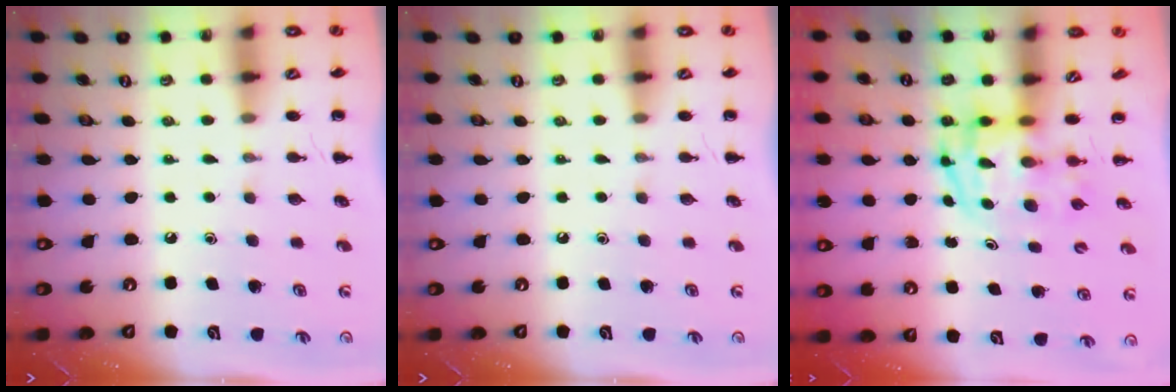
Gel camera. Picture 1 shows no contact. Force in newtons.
{"total": 0.0}
{"total": 3.9, "press": 3.8, "slide": 0.6}